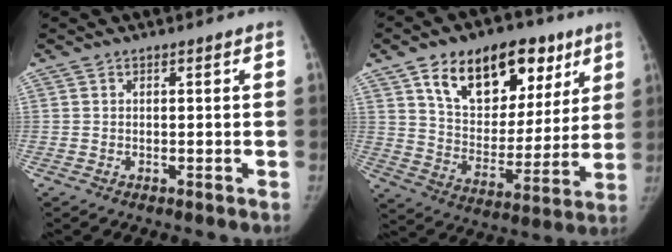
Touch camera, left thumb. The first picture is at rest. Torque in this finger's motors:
{"motor_torque": [0.36, 0.38, 1.47, -1.30, 0.12]}